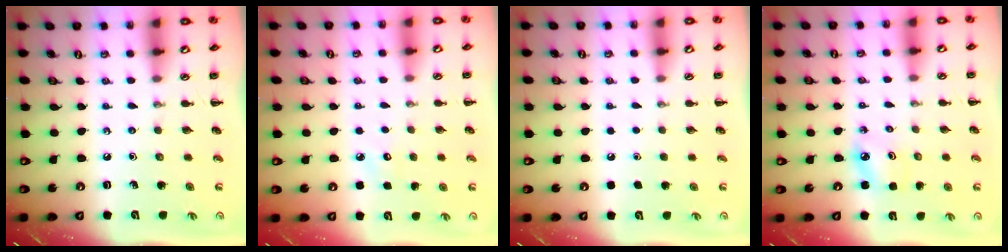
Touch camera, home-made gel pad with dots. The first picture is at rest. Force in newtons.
{"total": 5.1, "press": 4.9, "slide": 1.5}
{"total": 1.6, "press": 1.6, "slide": 0.1}
{"total": 3.4, "press": 3.3, "slide": 0.7}